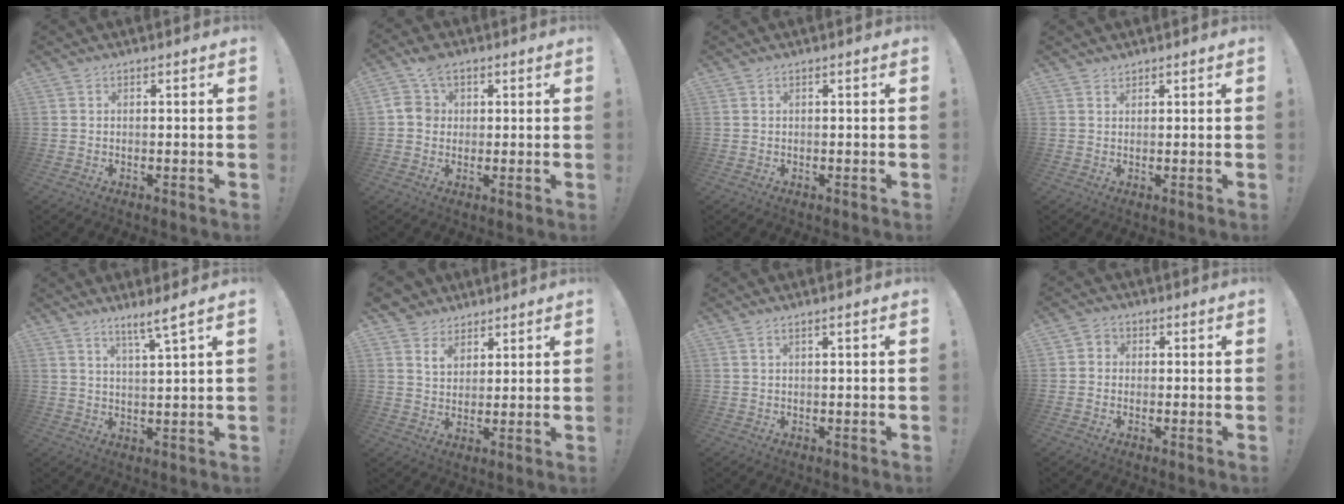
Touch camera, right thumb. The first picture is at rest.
{"total": 7.1, "force": [2.7, 5.7, 3.2], "torque": [-0.055, -0.001, 0.051]}
{"total": 0.0}
{"total": 1.4, "force": [1.2, 0.5, 0.1], "torque": [0.001, -0.006, 0.023]}
{"total": 5.6, "force": [4.1, -0.5, 3.7], "torque": [-0.056, -0.028, 0.065]}
{"total": 6.9, "force": [4.4, 5.0, 1.7], "torque": [-0.031, -0.027, 0.084]}
{"total": 1.7, "force": [0.7, -0.1, 1.5], "torque": [-0.030, 0.000, 0.011]}
{"total": 2.5, "force": [-0.4, 2.3, 0.9], "torque": [-0.013, 0.009, -0.007]}